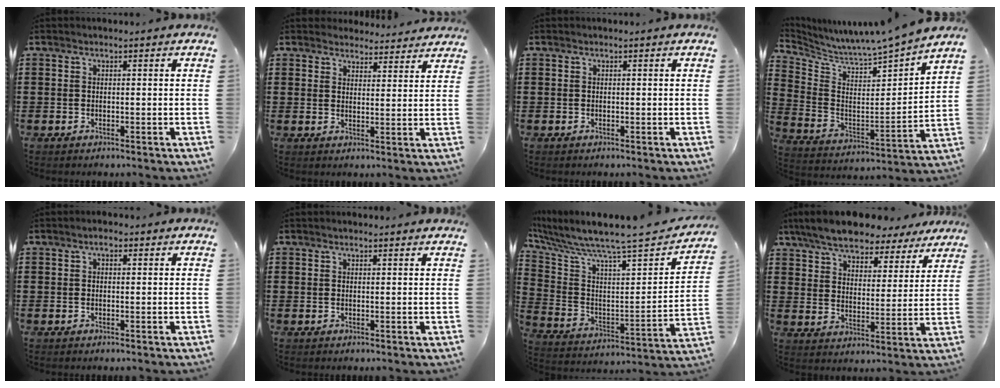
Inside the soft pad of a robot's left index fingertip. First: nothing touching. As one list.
[{"total": 3.8, "force": [3.7, 0.7, 0.2], "torque": [-0.008, -0.016, 0.068]}, {"total": 0.0}, {"total": 5.7, "force": [5.5, -0.9, 0.6], "torque": [-0.046, -0.070, 0.084]}, {"total": 1.4, "force": [0.3, 0.8, 1.1], "torque": [-0.024, 0.006, 0.004]}, {"total": 0.8, "force": [0.8, 0.1, 0.3], "torque": [-0.006, 0.001, 0.015]}, {"total": 7.2, "force": [6.3, 0.4, 3.5], "torque": [-0.104, -0.065, 0.096]}, {"total": 7.7, "force": [7.2, 1.6, 2.3], "torque": [-0.079, -0.031, 0.129]}]